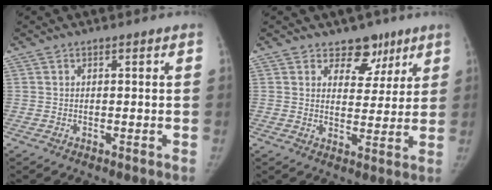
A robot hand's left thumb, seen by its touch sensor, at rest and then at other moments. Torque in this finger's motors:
{"motor_torque": [1.08, 0.11, 0.81, -0.68, 0.10]}